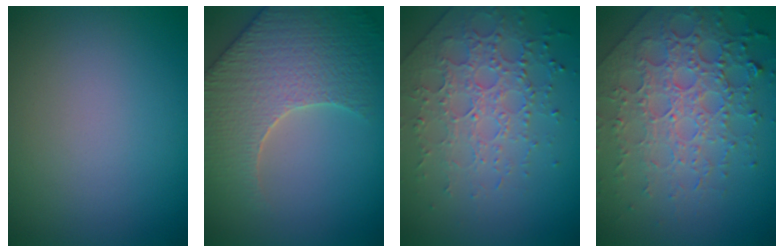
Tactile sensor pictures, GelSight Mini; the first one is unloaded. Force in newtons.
{"total": 6.8, "press": 5.8, "slide": 3.6}
{"total": 3.9, "press": 3.8, "slide": 0.7}
{"total": 7.9, "press": 5.6, "slide": 5.6}